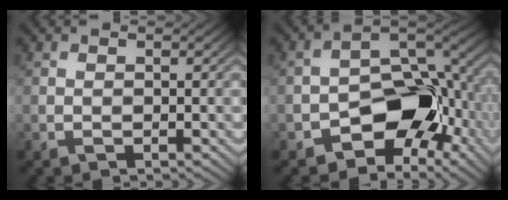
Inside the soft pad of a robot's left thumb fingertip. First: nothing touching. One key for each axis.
{"total": 11.2, "fx": -4.4, "fy": 7.1, "fz": 7.5, "tx": -0.108, "ty": -0.009, "tz": -0.077}